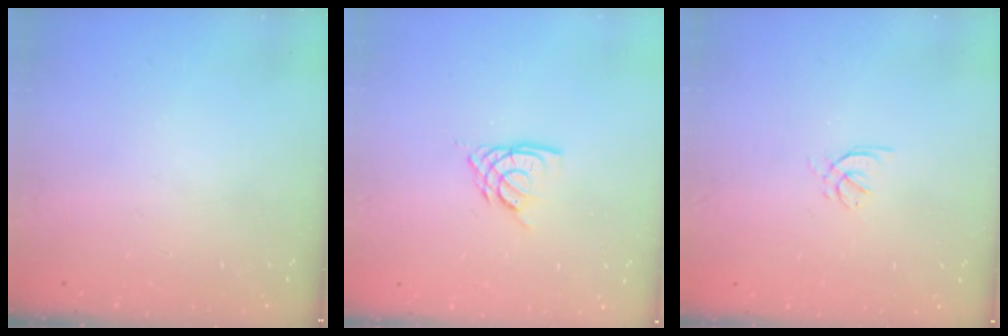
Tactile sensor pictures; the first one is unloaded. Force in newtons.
{"total": 6.0, "press": 6.0, "slide": 0.6}
{"total": 2.1, "press": 2.0, "slide": 0.6}